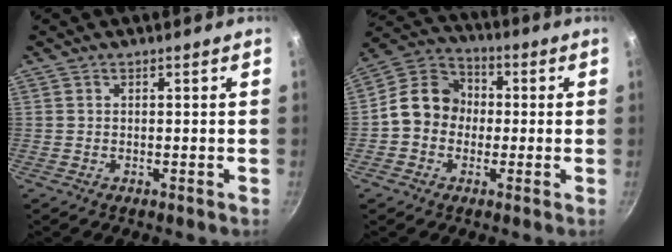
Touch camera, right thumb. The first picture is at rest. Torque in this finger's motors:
{"motor_torque": [0.95, 1.53, 0.69, -0.66, 0.23]}